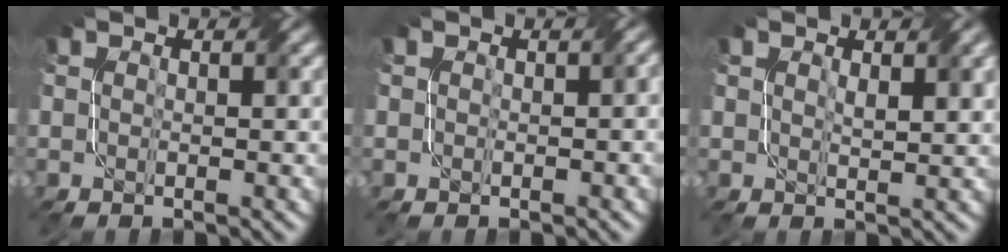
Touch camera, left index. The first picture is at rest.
{"total": 0.7, "force": [0.1, 0.4, 0.5], "torque": [-0.007, 0.002, 0.002]}
{"total": 1.6, "force": [0.9, 0.5, 1.2], "torque": [-0.020, -0.003, 0.020]}